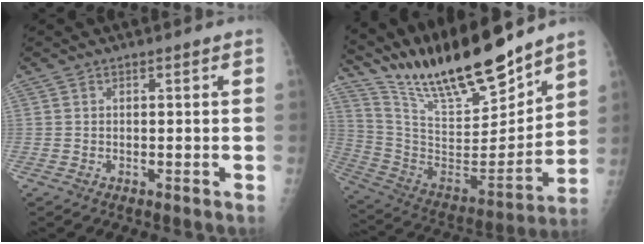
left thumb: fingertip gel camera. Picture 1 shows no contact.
{"total": 24.0, "force": [20.2, 4.8, 12.0], "torque": [-0.173, -0.105, 0.359]}